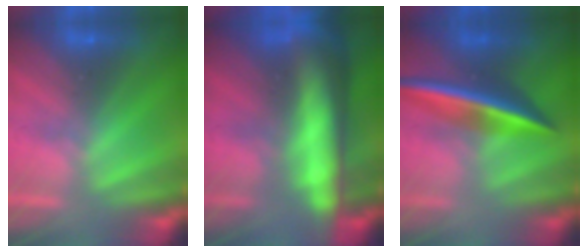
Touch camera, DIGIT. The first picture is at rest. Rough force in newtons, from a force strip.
{"total": 9.6}
{"total": 2.5}